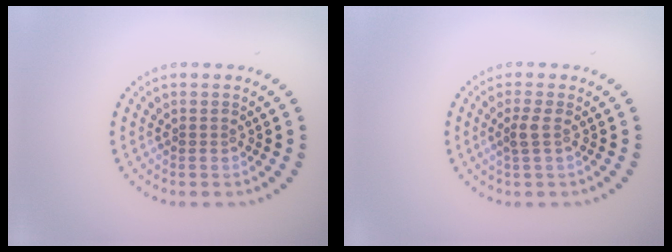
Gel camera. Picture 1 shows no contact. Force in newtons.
{"total": 1.3, "press": 1.1, "slide": 0.7}